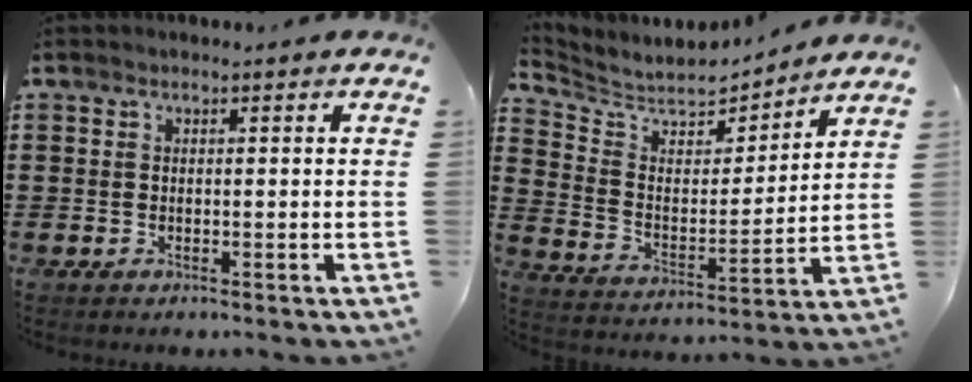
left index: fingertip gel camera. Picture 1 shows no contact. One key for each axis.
{"total": 6.1, "fx": 5.9, "fy": 1.4, "fz": 0.8, "tx": -0.054, "ty": -0.050, "tz": 0.099}